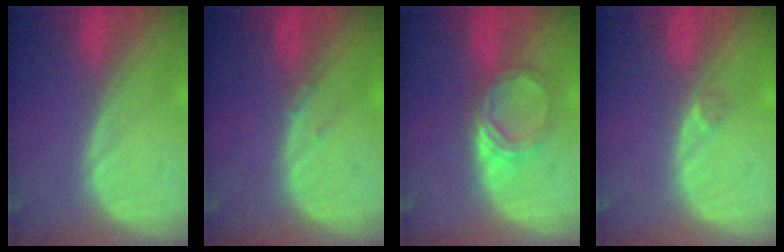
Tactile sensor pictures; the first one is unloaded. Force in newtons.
{"total": 0.8, "press": 0.8, "slide": 0.1}
{"total": 5.2, "press": 4.6, "slide": 2.5}
{"total": 1.2, "press": 1.0, "slide": 0.7}